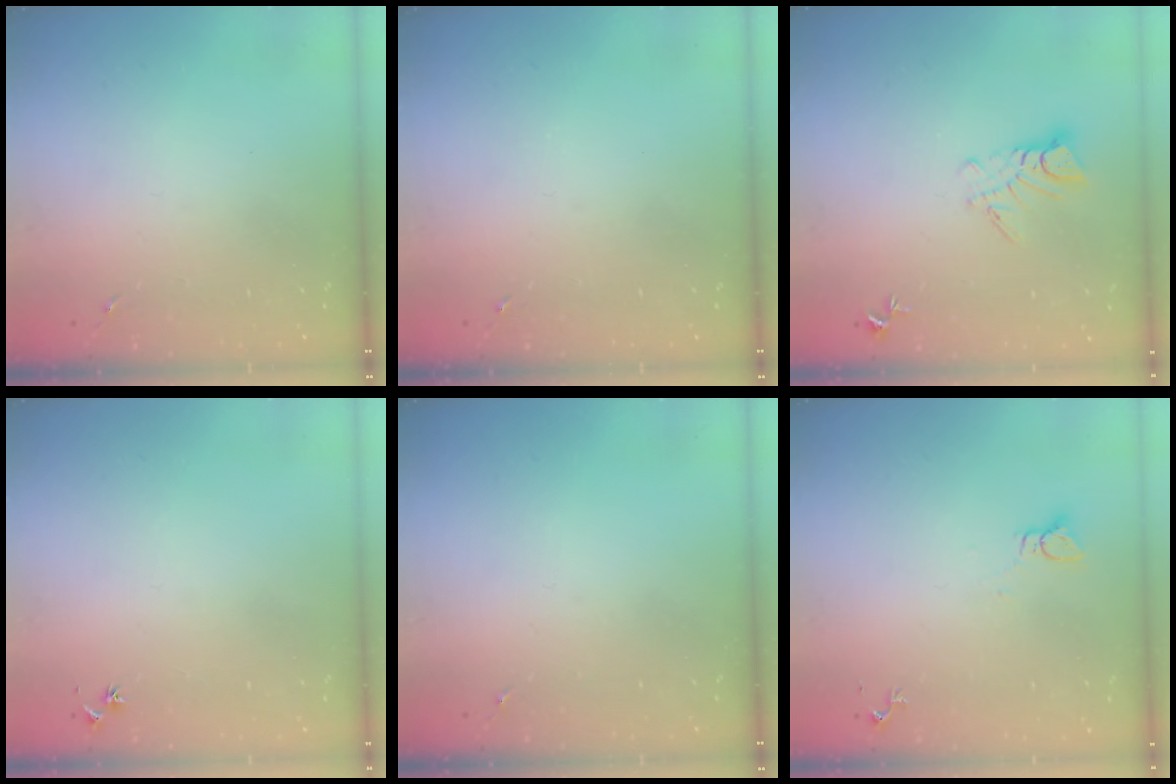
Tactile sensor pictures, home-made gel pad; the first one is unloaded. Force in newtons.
{"total": 0.0}
{"total": 5.9, "press": 5.9, "slide": 0.5}
{"total": 3.0, "press": 2.9, "slide": 0.4}
{"total": 0.0}
{"total": 2.2, "press": 2.2, "slide": 0.1}